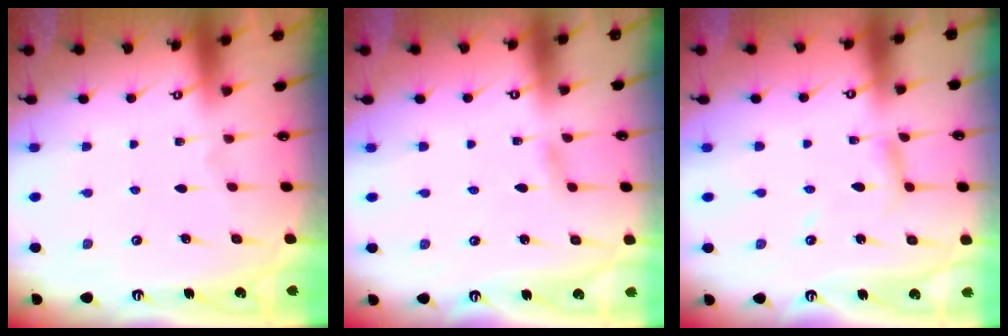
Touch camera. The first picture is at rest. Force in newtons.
{"total": 2.4, "press": 2.4, "slide": 0.3}
{"total": 5.3, "press": 5.3, "slide": 0.5}